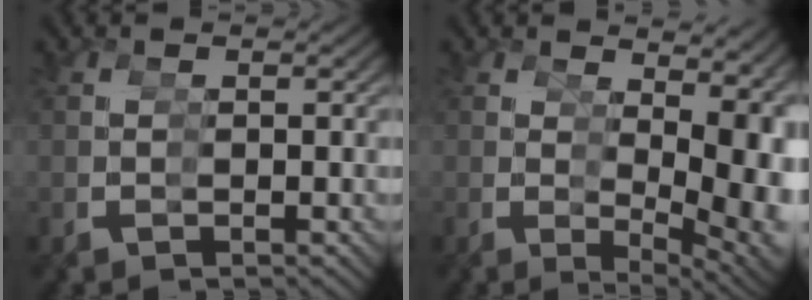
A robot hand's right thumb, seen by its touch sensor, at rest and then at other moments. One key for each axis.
{"total": 8.3, "fx": 0.7, "fy": 4.0, "fz": 7.2, "tx": -0.082, "ty": -0.017, "tz": 0.021}